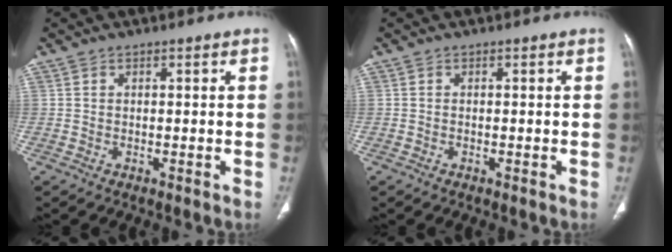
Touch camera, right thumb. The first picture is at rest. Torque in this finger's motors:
{"motor_torque": [-0.35, 0.51, -0.10, -0.17, -0.01]}